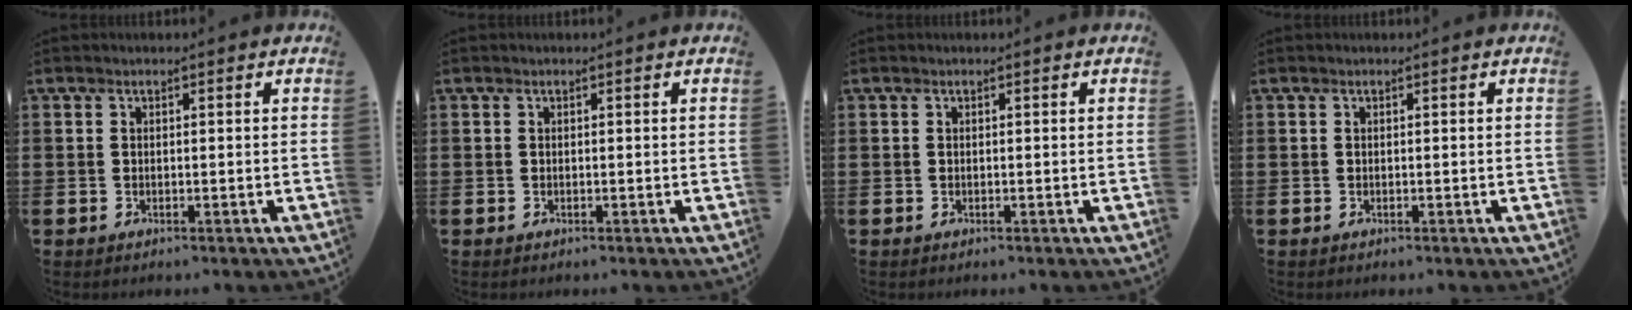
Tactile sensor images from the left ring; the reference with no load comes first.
{"total": 0.0}
{"total": 0.0}
{"total": 0.0}